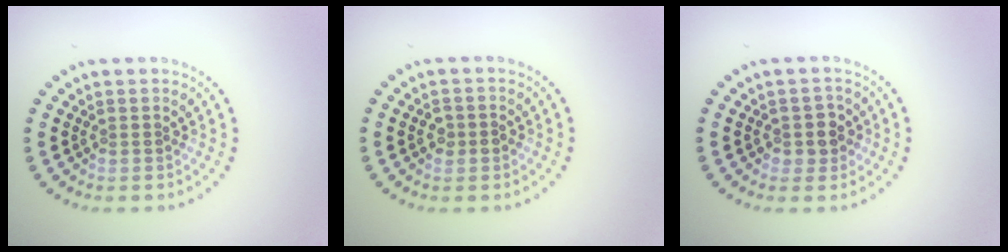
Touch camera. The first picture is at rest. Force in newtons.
{"total": 1.4, "press": 1.4, "slide": 0.2}
{"total": 2.0, "press": 1.8, "slide": 0.7}